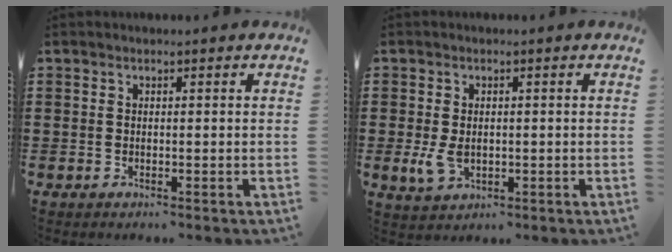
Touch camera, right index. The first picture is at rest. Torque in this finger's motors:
{"motor_torque": [1.64, 0.50, 0.24, 0.07]}